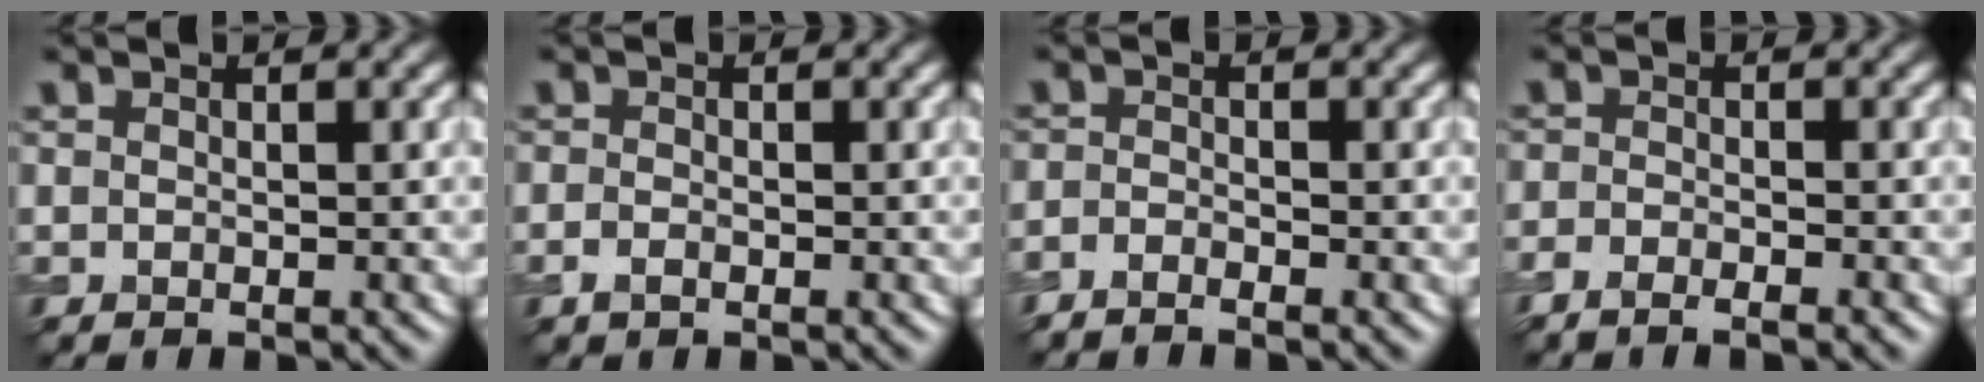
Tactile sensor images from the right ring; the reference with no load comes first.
{"total": 0.6, "force": [-0.4, 0.3, 0.4], "torque": [-0.008, -0.001, -0.008]}
{"total": 1.6, "force": [-1.6, -0.1, 0.2], "torque": [-0.009, -0.003, -0.035]}
{"total": 2.1, "force": [-1.9, 0.2, 0.8], "torque": [-0.021, -0.002, -0.040]}